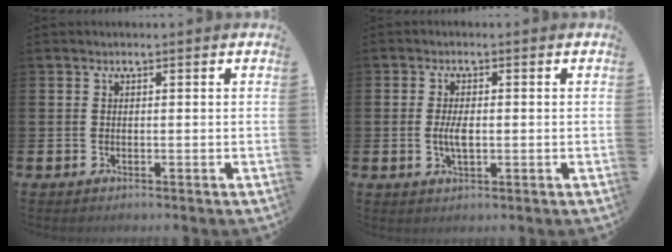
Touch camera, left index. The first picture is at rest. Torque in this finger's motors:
{"motor_torque": [0.58, 0.30, 0.10, 0.08]}